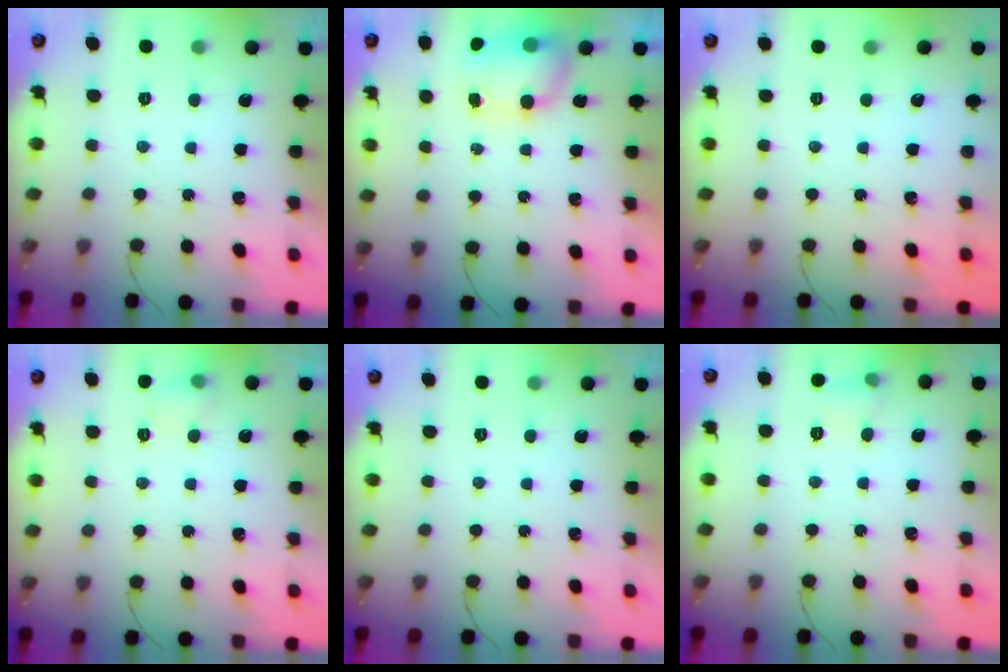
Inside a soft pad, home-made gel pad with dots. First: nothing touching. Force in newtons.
{"total": 7.7, "press": 7.5, "slide": 1.7}
{"total": 0.0}
{"total": 4.7, "press": 4.6, "slide": 0.9}
{"total": 0.0}
{"total": 5.7, "press": 5.4, "slide": 1.6}